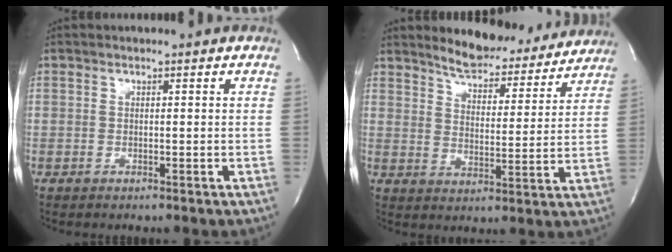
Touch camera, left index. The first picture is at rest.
{"total": 13.4, "force": [12.4, 3.5, 3.5], "torque": [-0.036, -0.016, 0.165]}